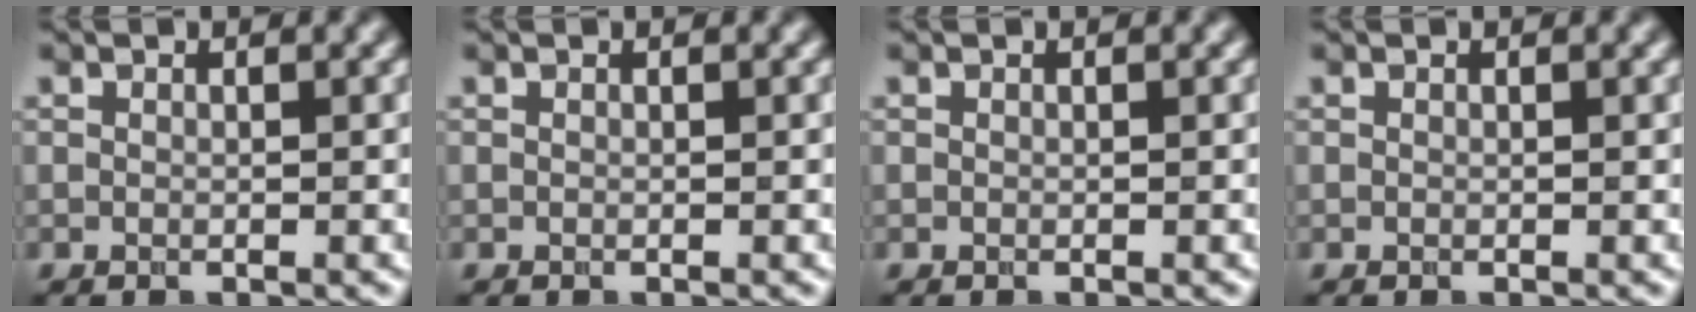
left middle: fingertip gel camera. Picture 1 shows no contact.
{"total": 0.0}
{"total": 0.0}
{"total": 0.0}